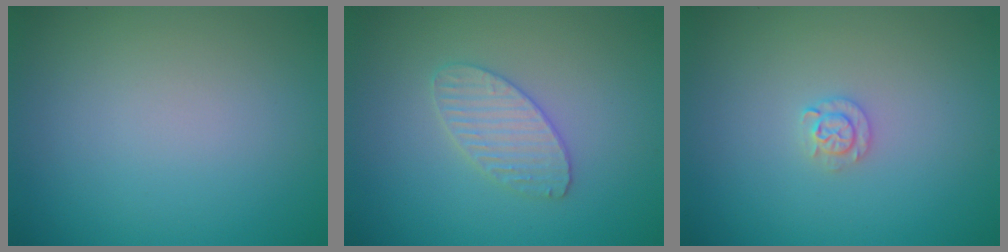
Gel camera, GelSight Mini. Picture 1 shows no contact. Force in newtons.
{"total": 2.6, "press": 2.6, "slide": 0.2}
{"total": 1.3, "press": 1.3, "slide": 0.2}